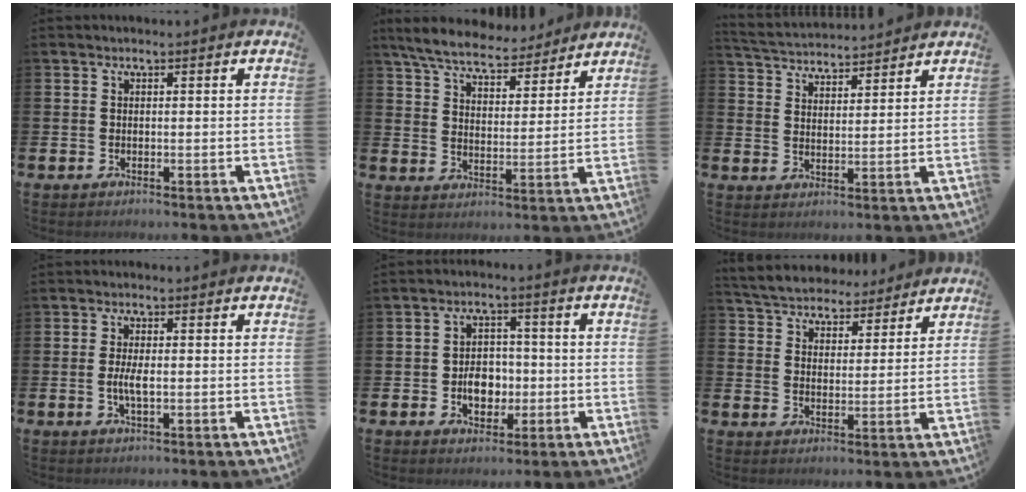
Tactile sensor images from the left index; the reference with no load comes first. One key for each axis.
{"total": 7.3, "fx": 6.8, "fy": 1.6, "fz": 2.0, "tx": -0.076, "ty": -0.032, "tz": 0.123}
{"total": 4.3, "fx": 4.3, "fy": 0.5, "fz": -0.2, "tx": -0.021, "ty": -0.026, "tz": 0.077}
{"total": 2.9, "fx": -0.3, "fy": 1.0, "fz": 2.7, "tx": -0.049, "ty": 0.000, "tz": -0.006}
{"total": 4.9, "fx": -1.0, "fy": 3.8, "fz": 3.0, "tx": -0.046, "ty": 0.004, "tz": -0.025}
{"total": 5.6, "fx": 5.4, "fy": 1.4, "fz": -0.1, "tx": -0.032, "ty": -0.035, "tz": 0.096}